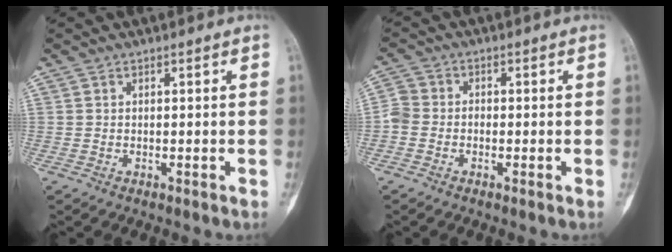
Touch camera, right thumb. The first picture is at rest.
{"total": 3.9, "force": [-1.3, 3.2, 1.8], "torque": [-0.036, 0.009, -0.037]}